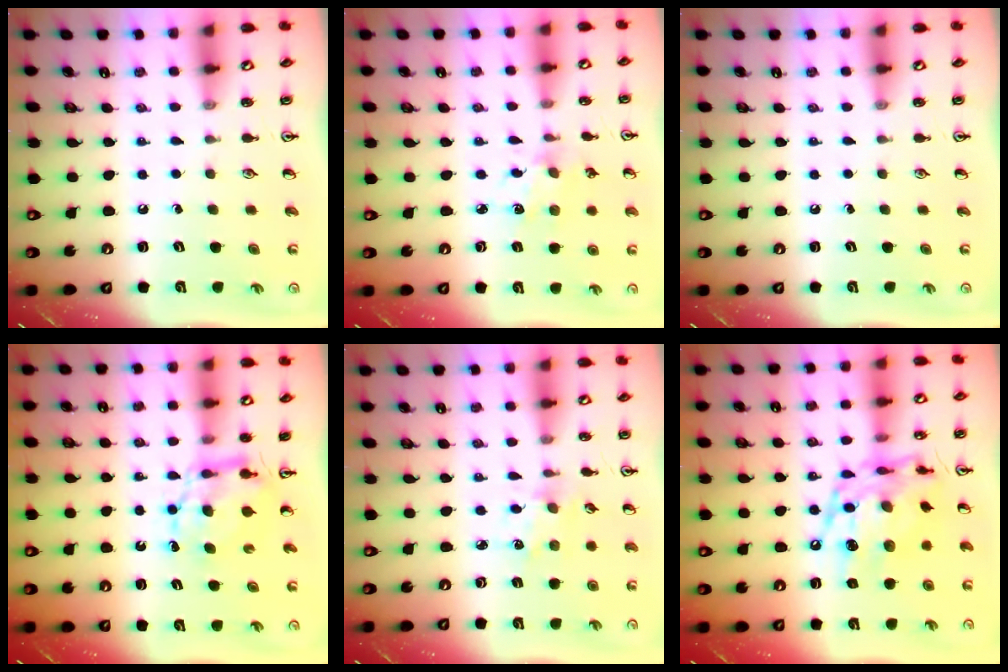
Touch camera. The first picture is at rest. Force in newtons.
{"total": 3.3, "press": 3.2, "slide": 0.3}
{"total": 0.0}
{"total": 6.8, "press": 6.8, "slide": 0.2}
{"total": 1.6, "press": 1.6, "slide": 0.0}
{"total": 16.1, "press": 16.0, "slide": 1.3}